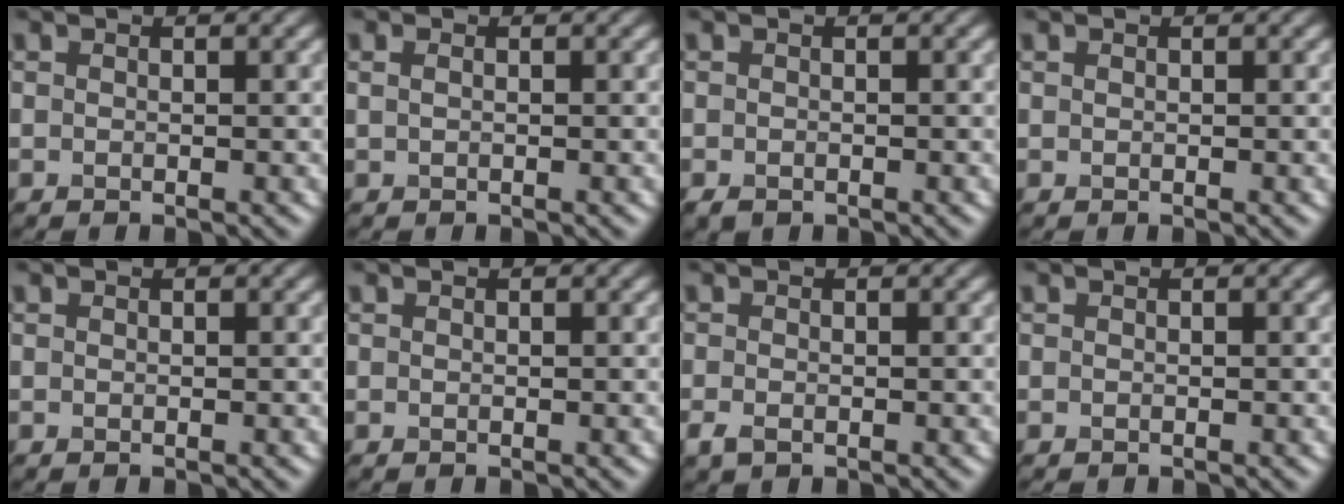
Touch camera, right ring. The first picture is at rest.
{"total": 0.9, "force": [0.4, 0.6, 0.6], "torque": [-0.015, 0.000, 0.003]}
{"total": 0.7, "force": [-0.5, 0.4, 0.3], "torque": [-0.005, -0.004, -0.009]}
{"total": 0.0}
{"total": 0.0}
{"total": 0.0}
{"total": 1.4, "force": [-0.8, 0.8, 0.9], "torque": [-0.022, -0.005, -0.016]}
{"total": 0.0}